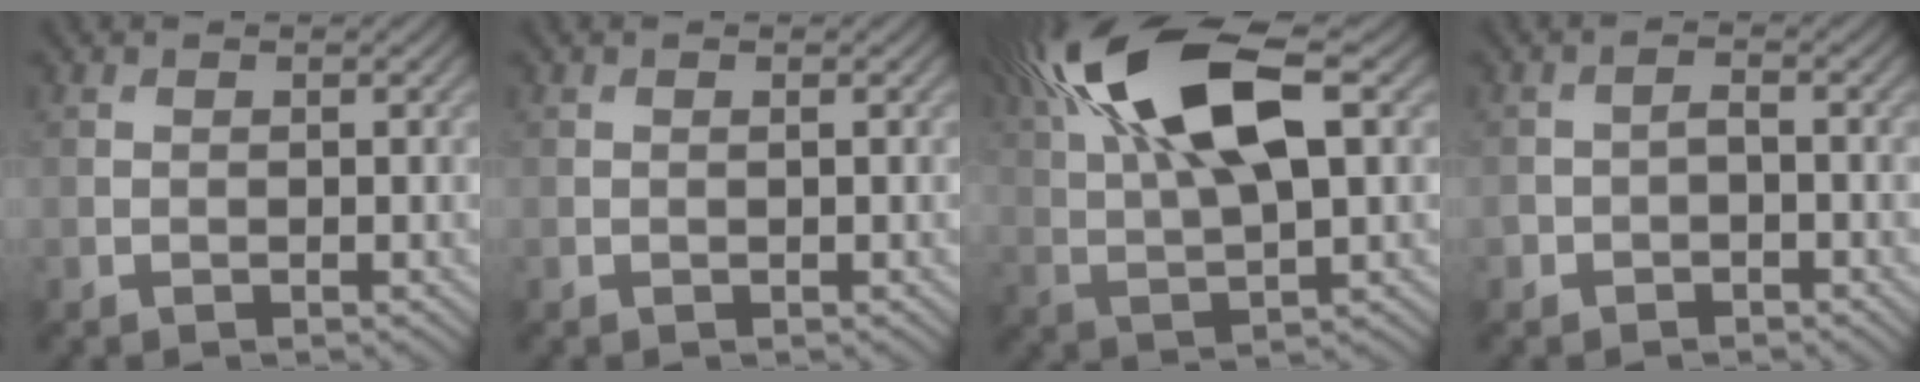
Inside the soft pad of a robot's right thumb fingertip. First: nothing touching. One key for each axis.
{"total": 0.0}
{"total": 16.5, "fx": 7.0, "fy": 6.0, "fz": 13.7, "tx": -0.292, "ty": 0.027, "tz": 0.118}
{"total": 1.9, "fx": -1.2, "fy": 1.2, "fz": 0.8, "tx": -0.015, "ty": 0.002, "tz": -0.028}